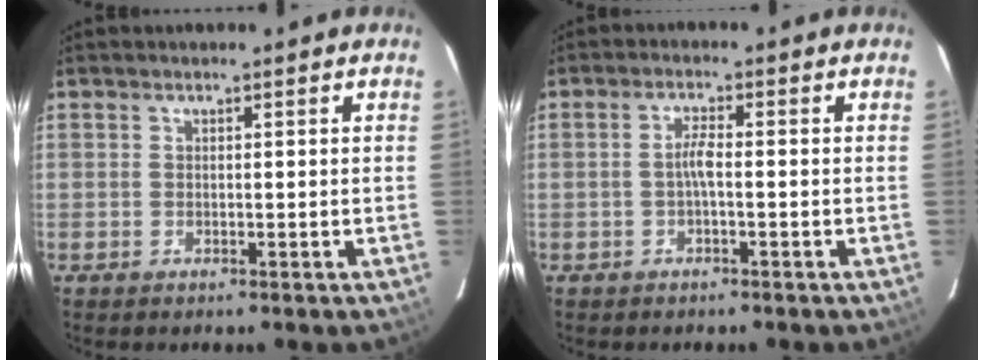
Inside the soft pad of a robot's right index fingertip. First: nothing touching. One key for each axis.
{"total": 2.3, "fx": -0.7, "fy": 0.2, "fz": 2.2, "tx": -0.044, "ty": 0.005, "tz": -0.014}